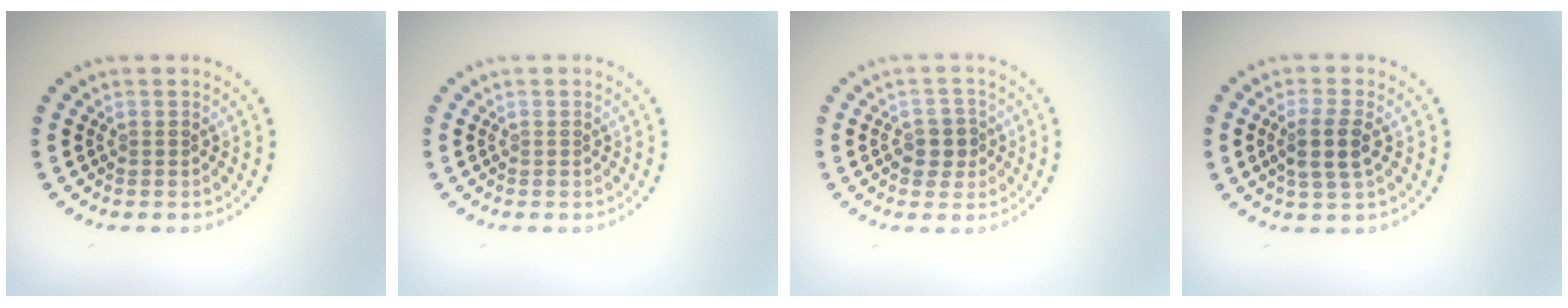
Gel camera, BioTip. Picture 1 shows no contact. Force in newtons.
{"total": 0.0}
{"total": 2.3, "press": 2.1, "slide": 0.8}
{"total": 2.8, "press": 2.5, "slide": 1.1}